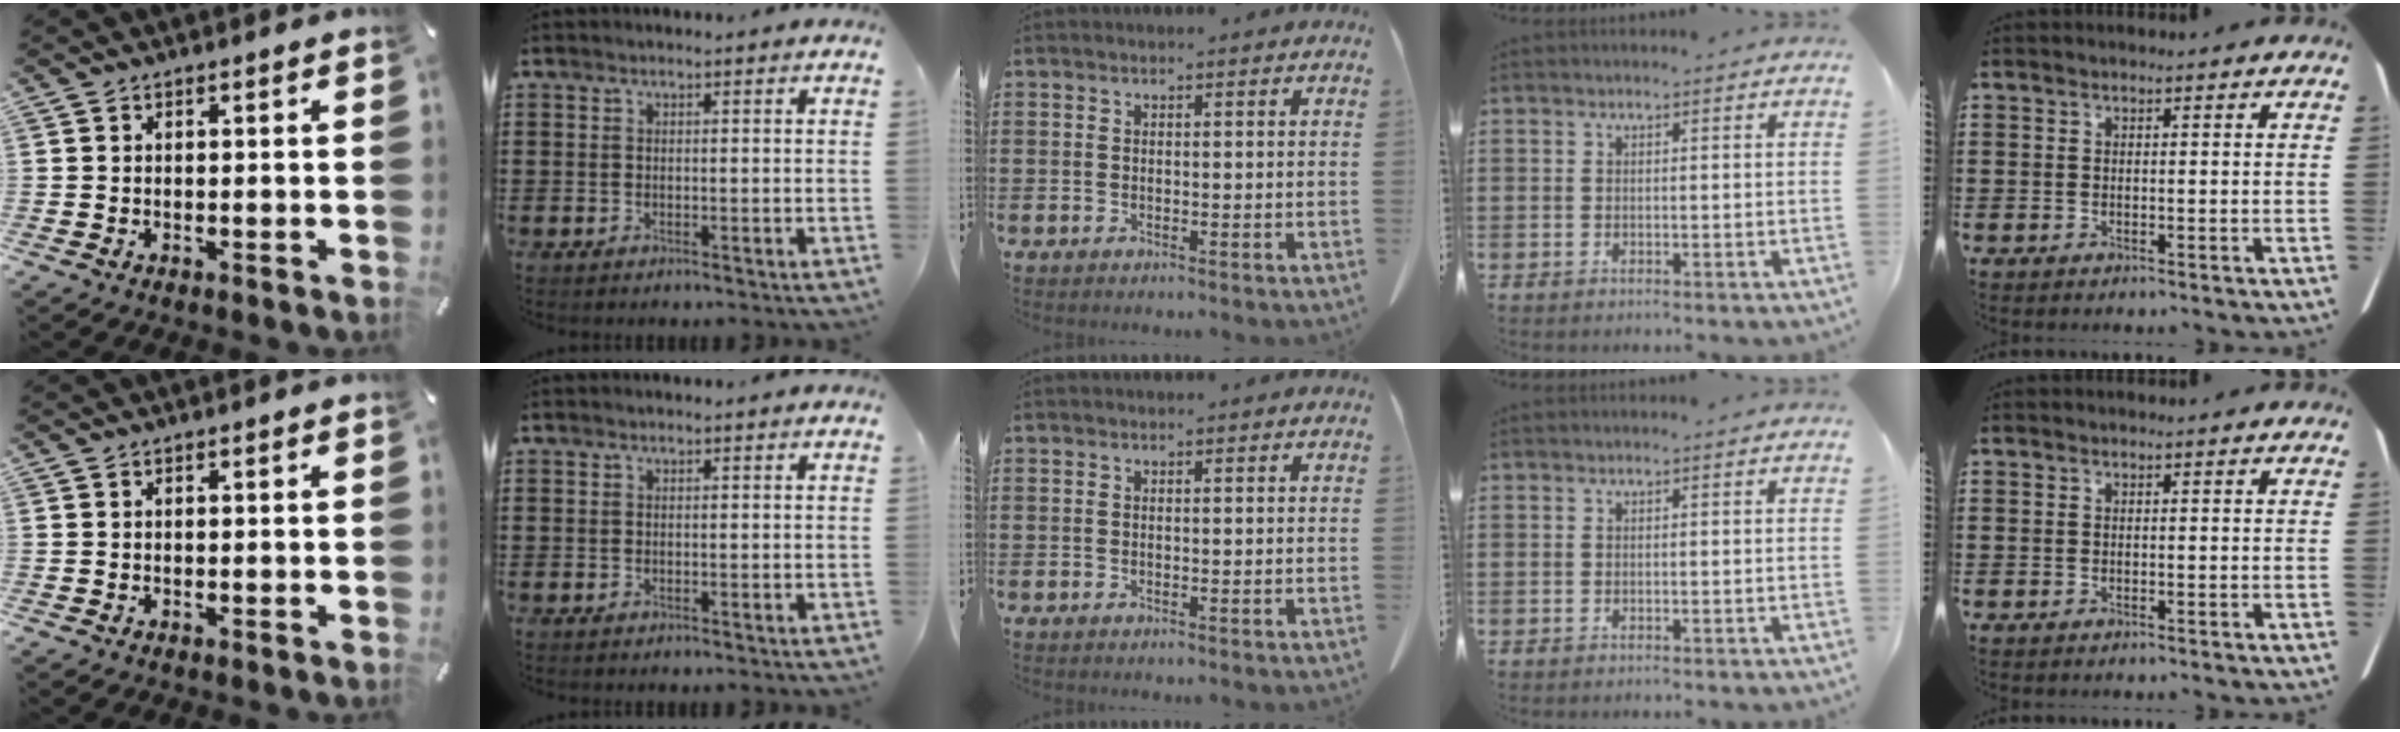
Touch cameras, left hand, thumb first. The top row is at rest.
{}